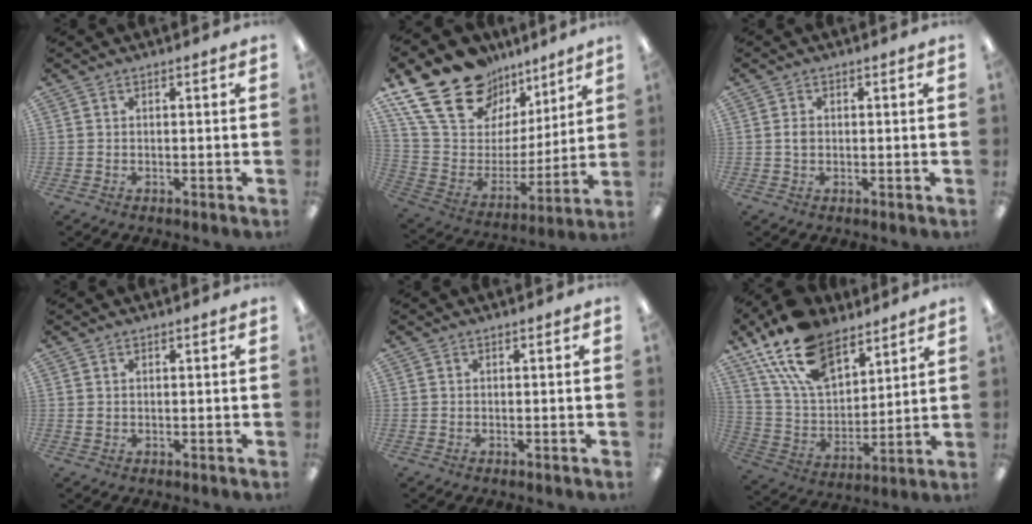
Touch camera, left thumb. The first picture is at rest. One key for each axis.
{"total": 23.7, "fx": 15.9, "fy": 13.9, "fz": 10.7, "tx": -0.197, "ty": -0.095, "tz": 0.302}
{"total": 1.9, "fx": 0.1, "fy": 1.2, "fz": 1.4, "tx": -0.028, "ty": 0.003, "tz": 0.001}
{"total": 0.7, "fx": 0.3, "fy": 0.6, "fz": 0.3, "tx": -0.007, "ty": 0.003, "tz": 0.006}
{"total": 0.0}
{"total": 19.7, "fx": 13.2, "fy": 10.5, "fz": 10.2, "tx": -0.203, "ty": -0.056, "tz": 0.245}